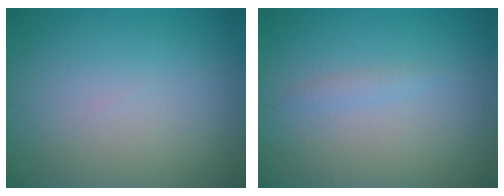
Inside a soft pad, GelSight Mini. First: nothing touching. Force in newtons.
{"total": 0.9, "press": 0.9, "slide": 0.0}